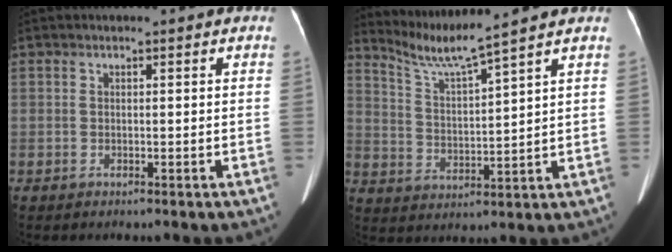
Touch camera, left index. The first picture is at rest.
{"total": 7.0, "force": [6.2, -2.4, 2.2], "torque": [-0.055, -0.015, 0.125]}